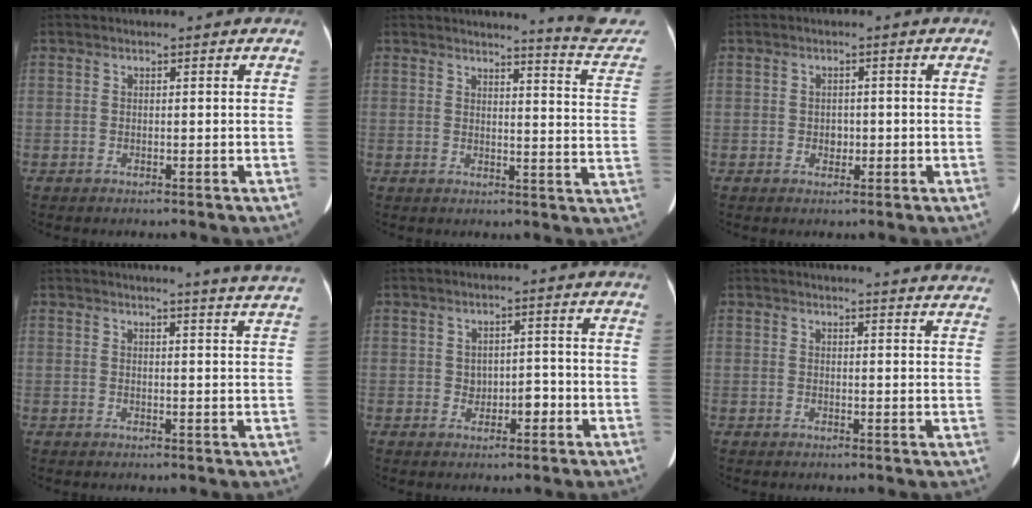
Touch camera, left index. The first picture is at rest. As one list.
[{"total": 11.3, "force": [11.1, -0.8, 1.5], "torque": [-0.009, -0.091, 0.106]}, {"total": 1.6, "force": [-0.6, 1.3, 0.8], "torque": [-0.013, 0.000, -0.004]}, {"total": 9.7, "force": [9.1, -1.4, 2.9], "torque": [-0.033, -0.042, 0.084]}, {"total": 2.8, "force": [-0.8, 2.0, 1.8], "torque": [-0.023, 0.008, -0.004]}, {"total": 17.7, "force": [17.2, 1.1, 4.1], "torque": [-0.034, -0.058, 0.178]}]